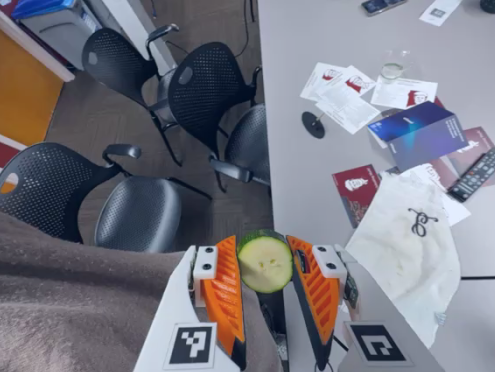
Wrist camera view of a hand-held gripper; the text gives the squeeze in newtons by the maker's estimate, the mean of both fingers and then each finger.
{"total": 9.5, "left": 9.1, "right": 10.0}